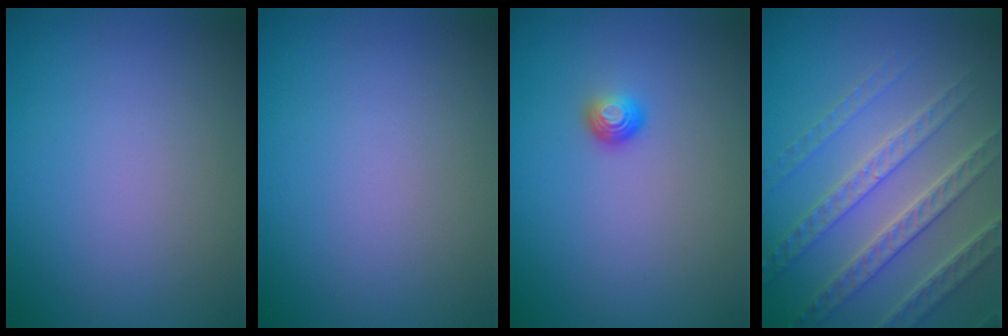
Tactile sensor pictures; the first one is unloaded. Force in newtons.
{"total": 0.0}
{"total": 1.5, "press": 1.0, "slide": 1.1}
{"total": 6.1, "press": 4.9, "slide": 3.5}